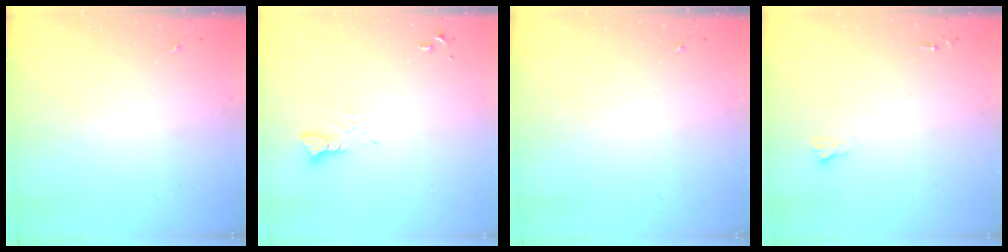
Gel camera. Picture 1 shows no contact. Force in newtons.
{"total": 3.2, "press": 3.2, "slide": 0.3}
{"total": 0.0}
{"total": 2.7, "press": 2.7, "slide": 0.0}